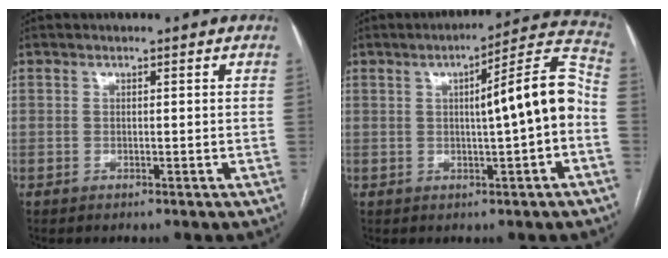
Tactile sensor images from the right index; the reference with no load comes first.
{"total": 11.0, "force": [-0.4, 0.4, 10.9], "torque": [-0.147, 0.029, -0.008]}